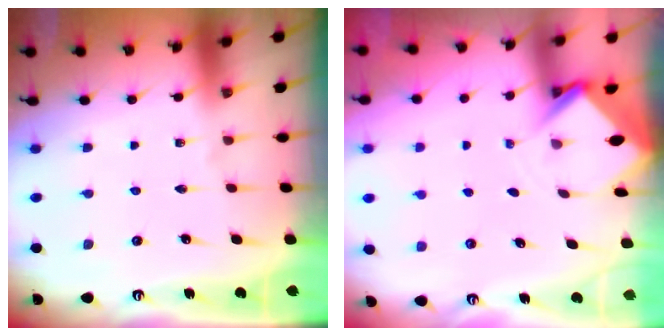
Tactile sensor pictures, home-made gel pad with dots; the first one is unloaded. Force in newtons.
{"total": 2.9, "press": 2.9, "slide": 0.2}